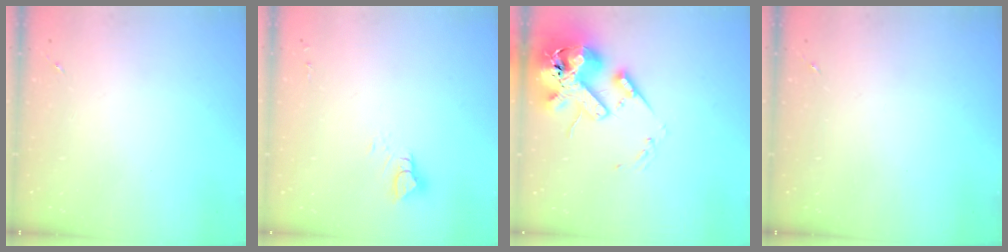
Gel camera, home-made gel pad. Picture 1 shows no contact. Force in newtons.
{"total": 4.5, "press": 4.5, "slide": 0.2}
{"total": 18.6, "press": 18.4, "slide": 3.2}
{"total": 0.0}